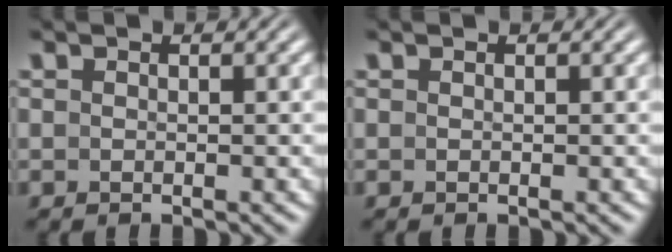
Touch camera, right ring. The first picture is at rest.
{"total": 0.0}